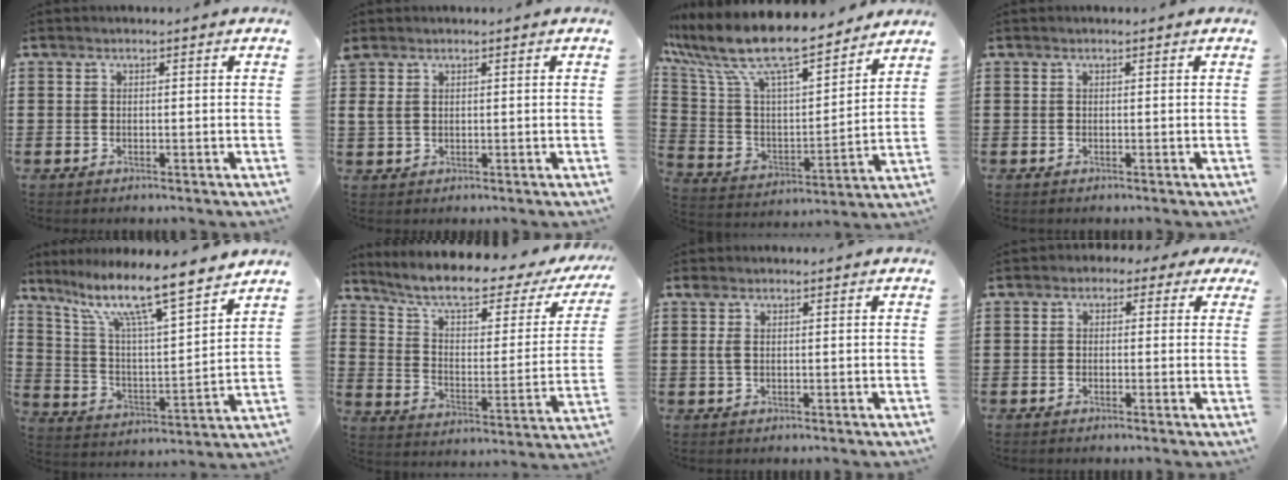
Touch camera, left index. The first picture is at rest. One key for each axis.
{"total": 1.6, "fx": 0.8, "fy": 1.1, "fz": 0.8, "tx": -0.022, "ty": 0.006, "tz": 0.015}
{"total": 11.9, "fx": 9.9, "fy": 2.2, "fz": 6.2, "tx": -0.155, "ty": -0.068, "tz": 0.169}
{"total": 0.0}
{"total": 11.4, "fx": 8.9, "fy": 1.6, "fz": 6.9, "tx": -0.151, "ty": -0.059, "tz": 0.144}
{"total": 7.9, "fx": 6.0, "fy": 1.4, "fz": 5.0, "tx": -0.114, "ty": -0.041, "tz": 0.096}
{"total": 1.3, "fx": 0.2, "fy": 0.6, "fz": 1.2, "tx": -0.025, "ty": 0.004, "tz": 0.004}
{"total": 1.6, "fx": -0.8, "fy": 1.2, "fz": 0.7, "tx": -0.018, "ty": 0.010, "tz": -0.018}